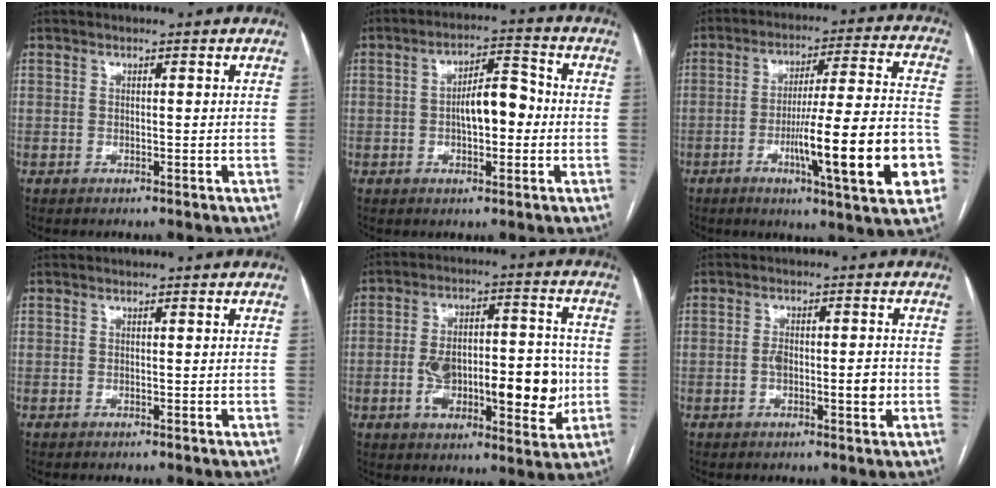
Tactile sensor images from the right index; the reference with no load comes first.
{"total": 7.3, "force": [-0.5, 2.8, 6.7], "torque": [-0.114, 0.021, -0.011]}
{"total": 19.2, "force": [-5.9, 1.1, 18.2], "torque": [-0.241, 0.002, -0.081]}
{"total": 0.0}
{"total": 16.7, "force": [-2.8, 6.7, 15.1], "torque": [-0.235, 0.023, -0.035]}
{"total": 5.0, "force": [-0.9, 1.6, 4.6], "torque": [-0.077, 0.007, -0.012]}